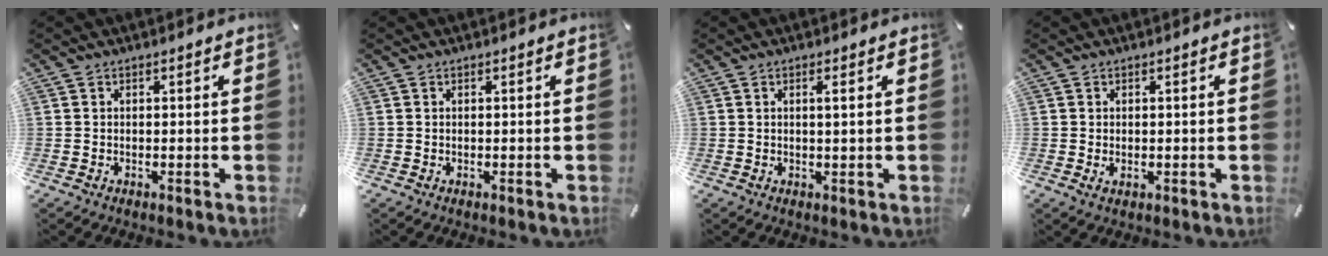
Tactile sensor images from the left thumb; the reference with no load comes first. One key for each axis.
{"total": 0.0}
{"total": 1.7, "fx": 0.5, "fy": 0.0, "fz": 1.7, "tx": -0.033, "ty": -0.002, "tz": 0.007}
{"total": 0.9, "fx": 0.0, "fy": 0.7, "fz": 0.5, "tx": -0.003, "ty": -0.001, "tz": -0.002}